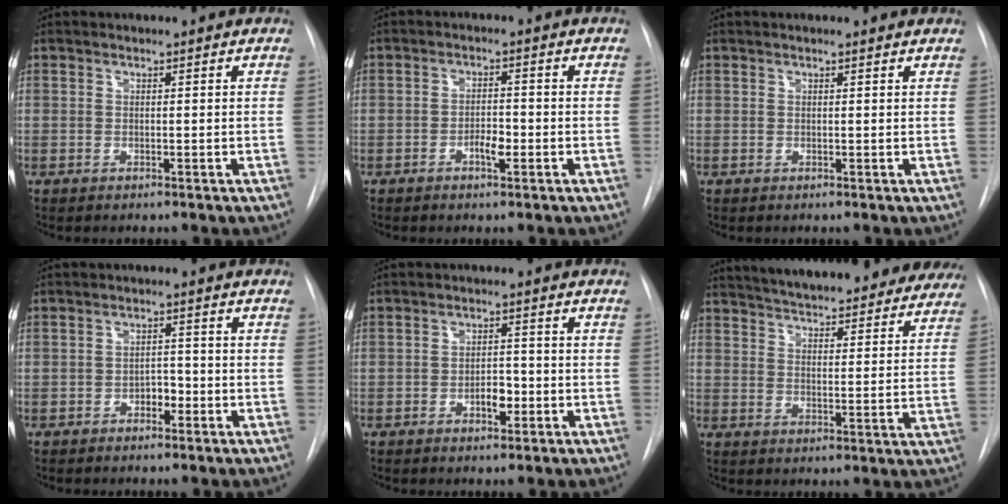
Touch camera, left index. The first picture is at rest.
{"total": 2.7, "force": [-1.2, 0.9, 2.2], "torque": [-0.034, 0.004, -0.020]}
{"total": 1.9, "force": [1.9, 0.0, 0.4], "torque": [-0.013, 0.008, 0.017]}
{"total": 2.3, "force": [-1.2, 1.4, 1.4], "torque": [-0.015, 0.008, -0.020]}
{"total": 3.3, "force": [-1.2, 1.6, 2.6], "torque": [-0.035, 0.005, -0.016]}
{"total": 27.9, "force": [25.0, 5.9, 10.8], "torque": [-0.176, -0.037, 0.306]}